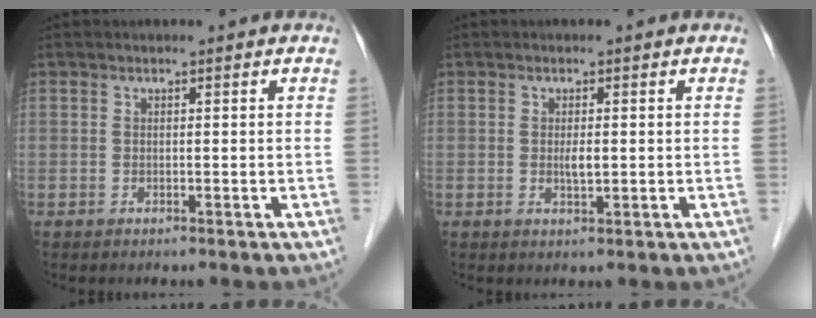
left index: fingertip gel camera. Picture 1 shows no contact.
{"total": 1.9, "force": [0.1, 0.3, 1.8], "torque": [-0.035, -0.002, 0.002]}